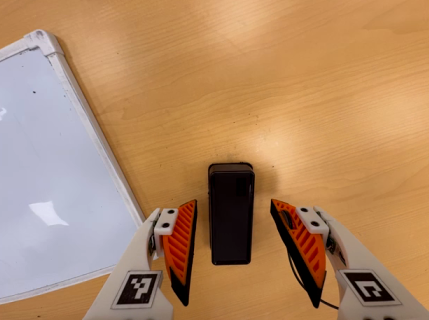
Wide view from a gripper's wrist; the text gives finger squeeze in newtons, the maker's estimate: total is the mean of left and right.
{"total": 0.0}